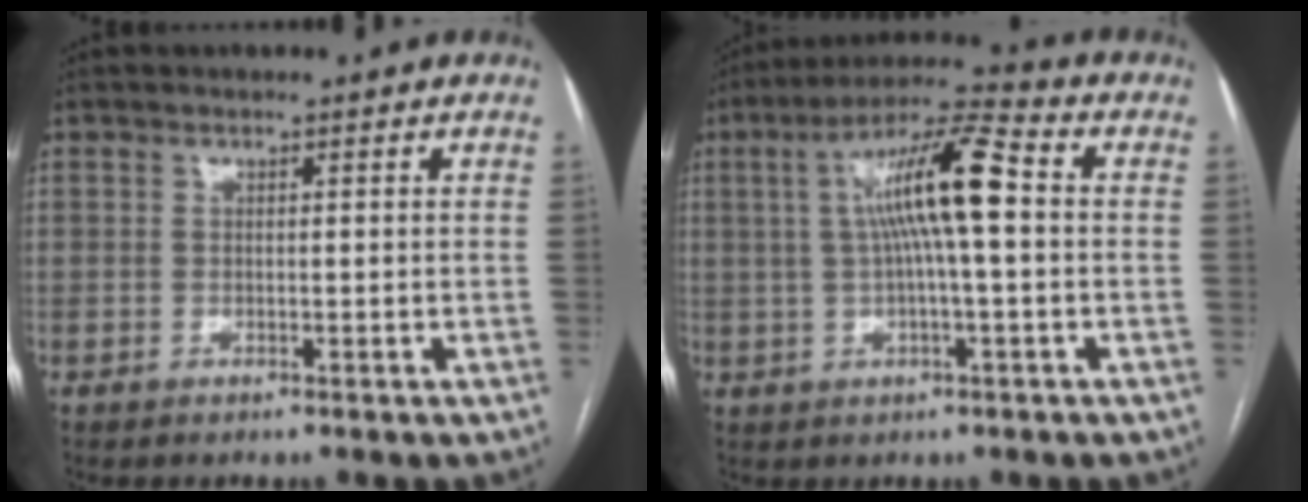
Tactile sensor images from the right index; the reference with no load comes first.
{"total": 11.5, "force": [1.2, 1.1, 11.4], "torque": [-0.207, 0.026, 0.017]}